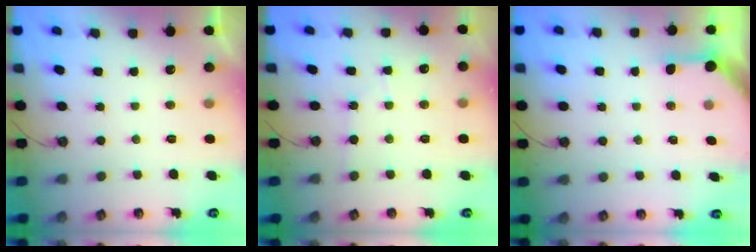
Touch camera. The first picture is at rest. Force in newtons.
{"total": 3.9, "press": 3.9, "slide": 0.5}
{"total": 3.4, "press": 3.4, "slide": 0.3}